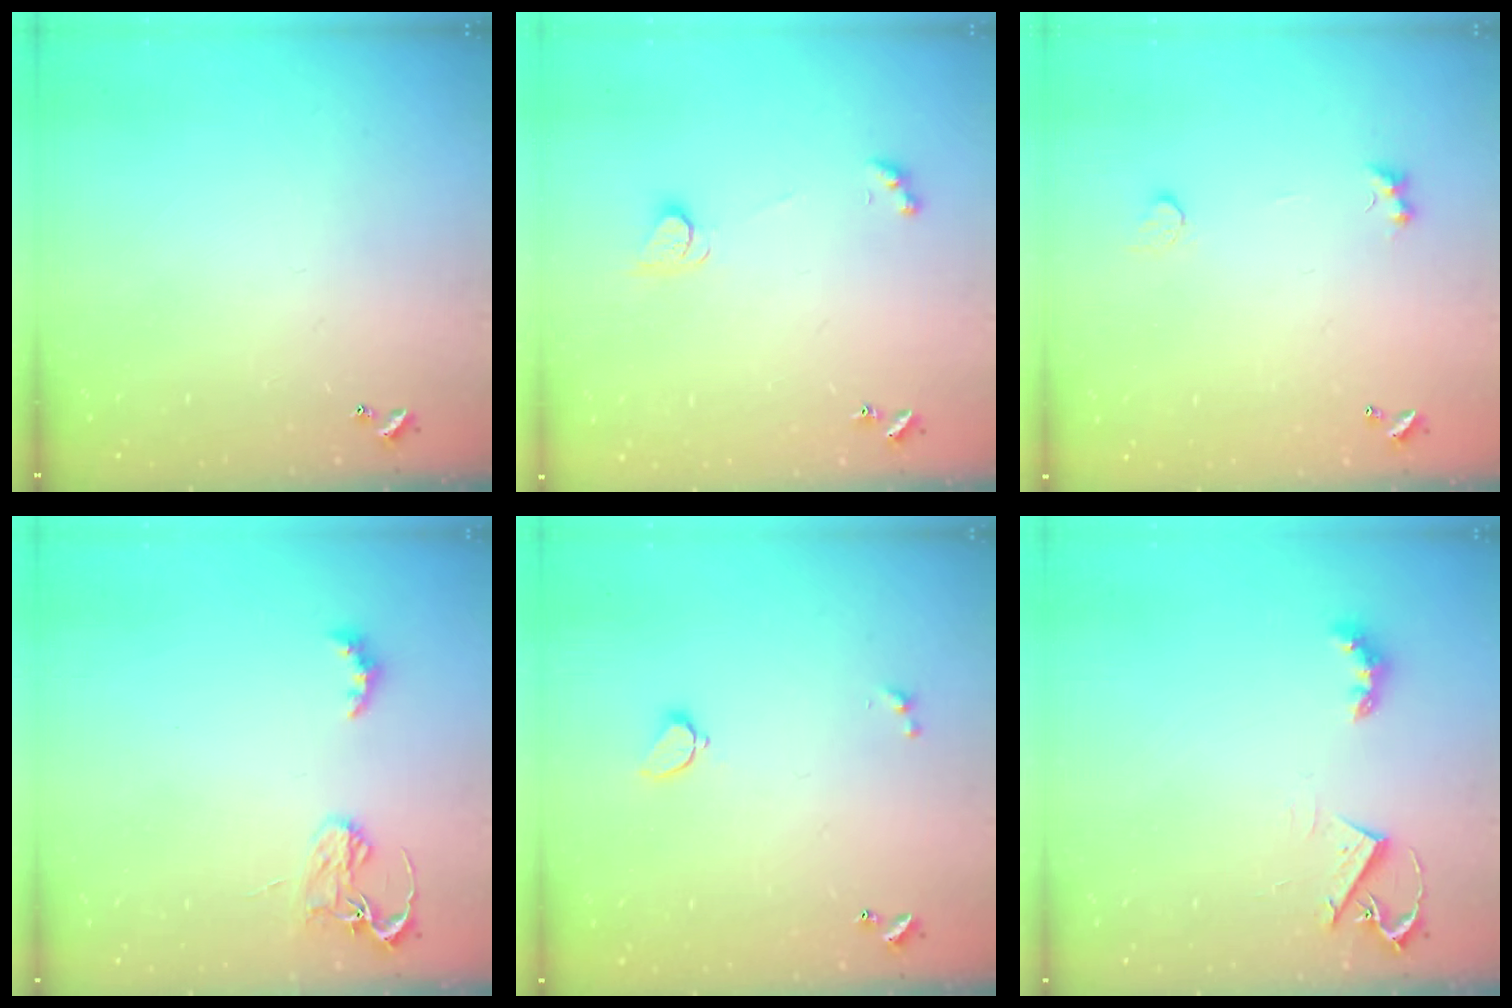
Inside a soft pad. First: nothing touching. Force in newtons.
{"total": 2.5, "press": 2.4, "slide": 0.3}
{"total": 1.4, "press": 1.1, "slide": 0.9}
{"total": 2.9, "press": 2.8, "slide": 0.6}
{"total": 1.7, "press": 1.6, "slide": 0.5}
{"total": 4.6, "press": 4.5, "slide": 0.6}